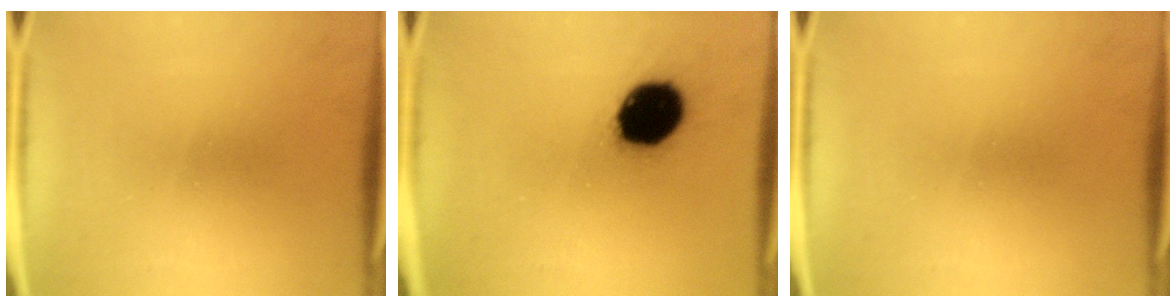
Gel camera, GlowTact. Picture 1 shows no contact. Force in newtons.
{"total": 16.6}
{"total": 0.0}